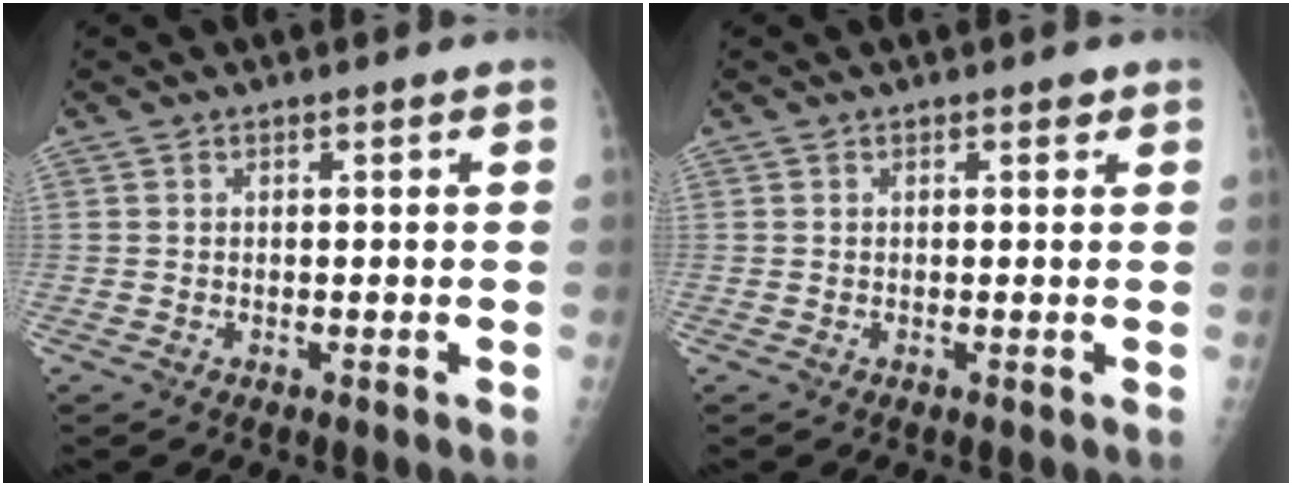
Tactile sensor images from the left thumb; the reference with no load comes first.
{"total": 0.7, "force": [0.4, 0.4, 0.4], "torque": [0.000, -0.001, 0.003]}